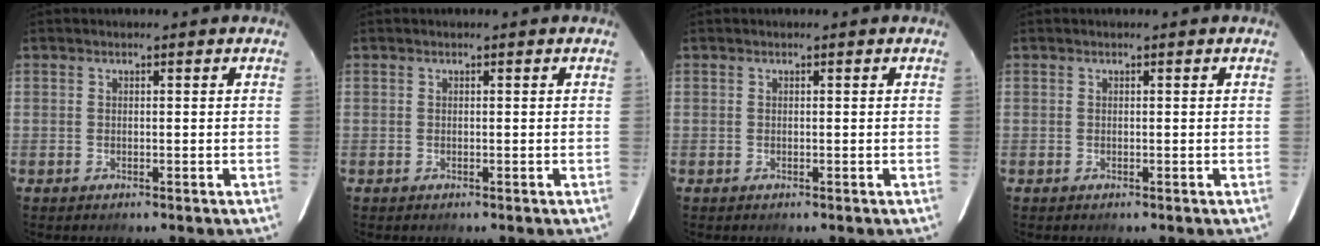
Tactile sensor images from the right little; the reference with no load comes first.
{"total": 0.0}
{"total": 0.0}
{"total": 0.0}